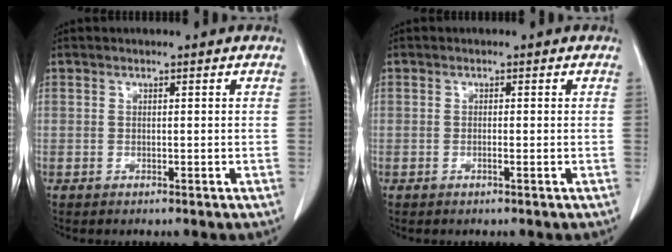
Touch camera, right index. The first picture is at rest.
{"total": 0.6, "force": [-0.3, -0.1, 0.6], "torque": [-0.013, -0.001, -0.005]}